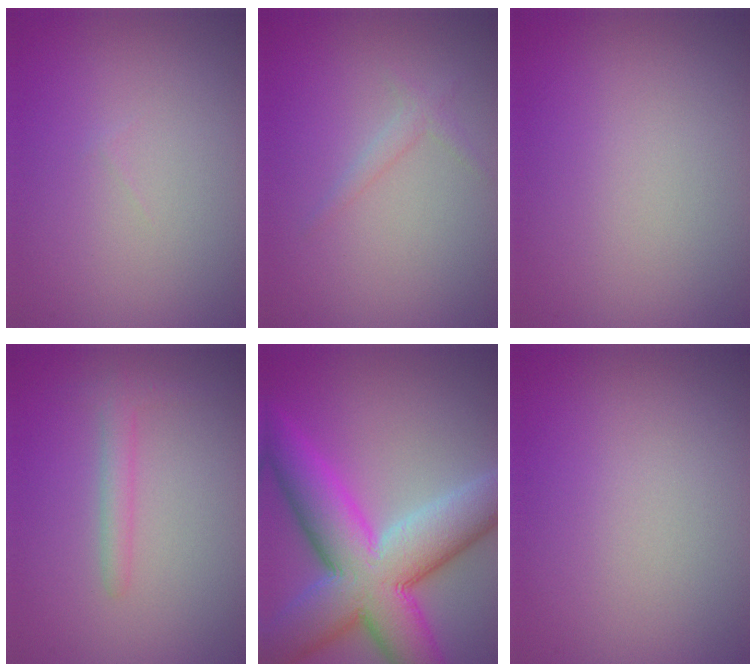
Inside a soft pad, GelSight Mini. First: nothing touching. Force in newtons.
{"total": 1.1, "press": 1.1, "slide": 0.1}
{"total": 0.0}
{"total": 1.6, "press": 1.6, "slide": 0.1}
{"total": 12.7, "press": 12.7, "slide": 0.6}
{"total": 0.0}